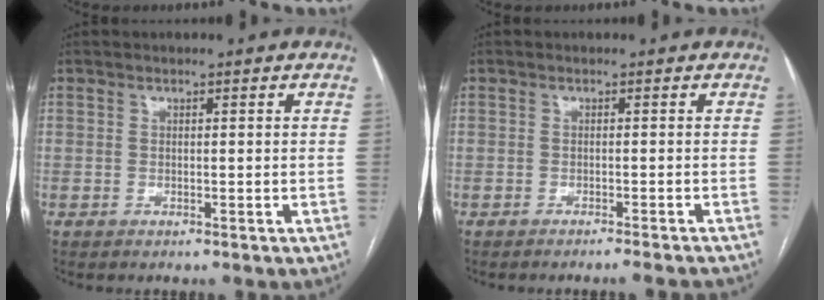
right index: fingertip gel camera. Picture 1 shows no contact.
{"total": 5.2, "force": [-5.0, 0.1, 1.6], "torque": [-0.010, -0.009, -0.062]}